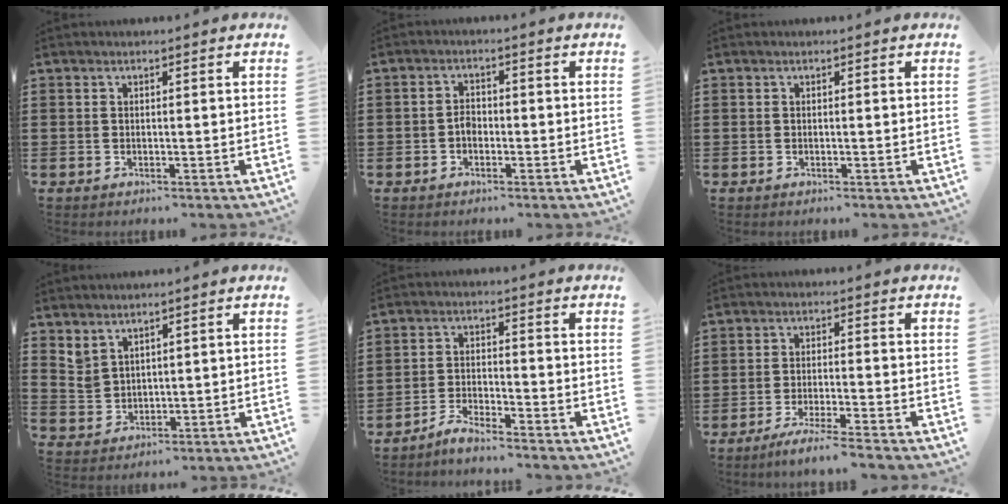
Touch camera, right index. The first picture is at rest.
{"total": 1.8, "force": [-0.7, 1.2, 1.1], "torque": [-0.023, 0.003, -0.016]}
{"total": 0.0}
{"total": 2.7, "force": [2.5, 1.1, 0.0], "torque": [-0.009, 0.003, 0.050]}
{"total": 3.3, "force": [-3.3, 0.0, 0.4], "torque": [-0.020, 0.005, -0.069]}
{"total": 3.8, "force": [-3.4, -0.7, 1.5], "torque": [-0.031, -0.011, -0.066]}